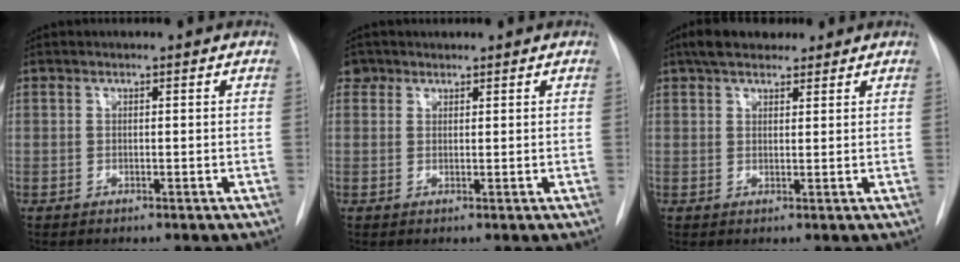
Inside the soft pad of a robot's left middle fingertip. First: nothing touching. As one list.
[{"total": 1.9, "force": [1.3, 1.4, -0.1], "torque": [0.011, 0.012, 0.018]}, {"total": 6.0, "force": [4.6, 2.7, 2.8], "torque": [-0.048, 0.025, 0.078]}]